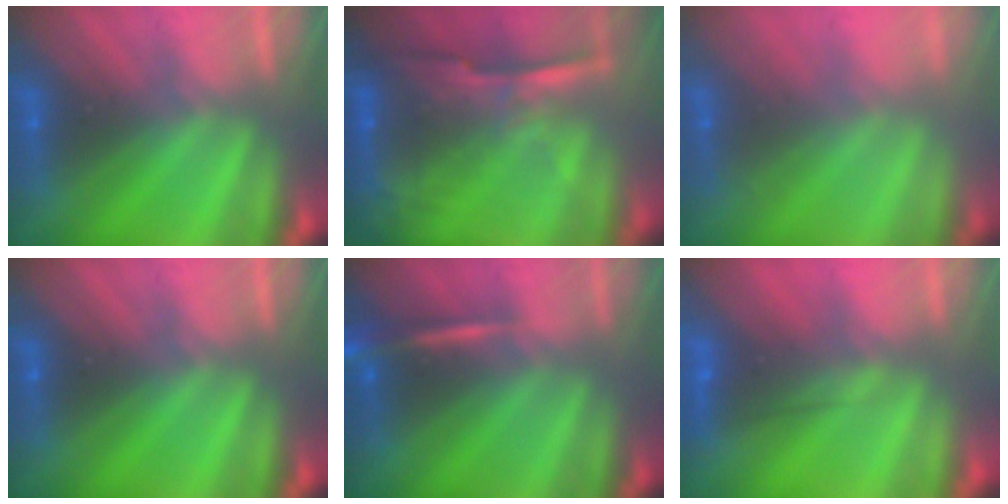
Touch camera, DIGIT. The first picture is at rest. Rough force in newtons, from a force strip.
{"total": 7.1}
{"total": 2.2}
{"total": 0.0}
{"total": 2.3}
{"total": 3.4}